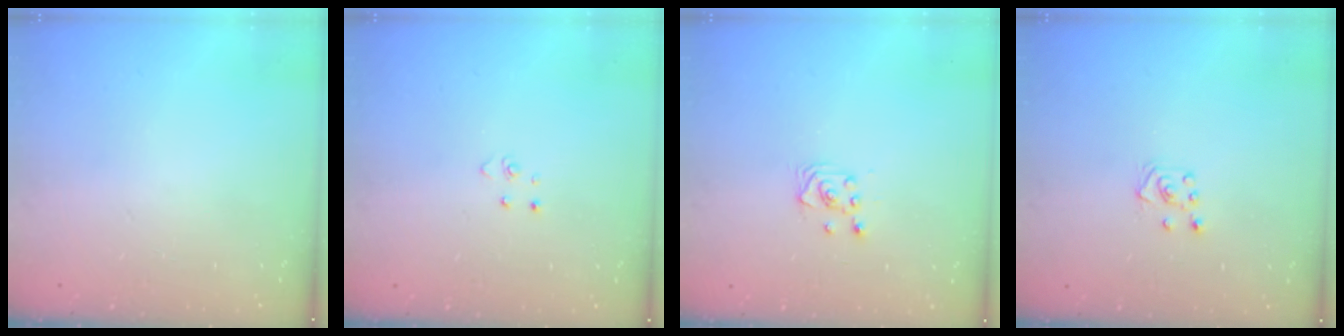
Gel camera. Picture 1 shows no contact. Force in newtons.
{"total": 2.8, "press": 2.8, "slide": 0.3}
{"total": 2.2, "press": 2.2, "slide": 0.3}
{"total": 3.2, "press": 3.2, "slide": 0.4}